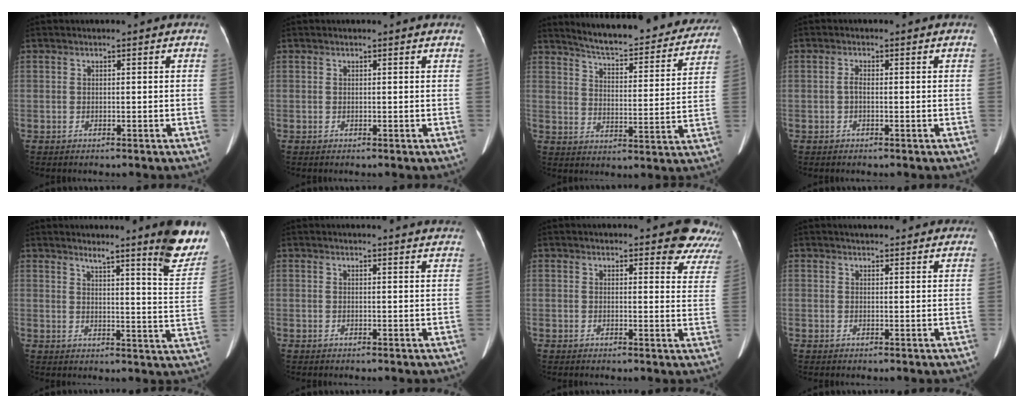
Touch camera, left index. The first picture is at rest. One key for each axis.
{"total": 0.0}
{"total": 22.6, "fx": 20.6, "fy": 4.0, "fz": 8.2, "tx": -0.110, "ty": -0.037, "tz": 0.260}
{"total": 0.9, "fx": -0.3, "fy": 0.3, "fz": 0.8, "tx": -0.017, "ty": 0.001, "tz": -0.006}
{"total": 12.4, "fx": 10.1, "fy": -0.2, "fz": 7.2, "tx": -0.070, "ty": -0.042, "tz": 0.108}
{"total": 8.4, "fx": 8.2, "fy": 0.4, "fz": 1.8, "tx": -0.009, "ty": 0.000, "tz": 0.070}
{"total": 10.4, "fx": 9.5, "fy": 3.2, "fz": 3.1, "tx": 0.014, "ty": -0.026, "tz": 0.072}
{"total": 7.4, "fx": 6.6, "fy": 2.5, "fz": 2.1, "tx": -0.009, "ty": 0.020, "tz": 0.073}